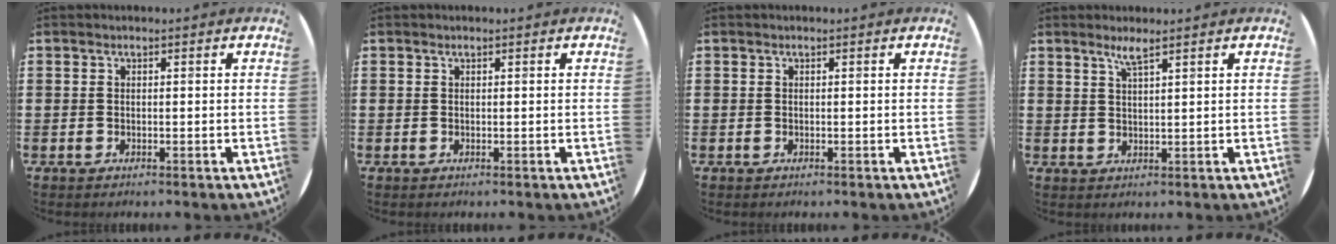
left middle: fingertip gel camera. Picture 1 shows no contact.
{"total": 0.0}
{"total": 0.0}
{"total": 2.4, "force": [1.9, 0.0, 1.4], "torque": [-0.030, 0.001, 0.034]}